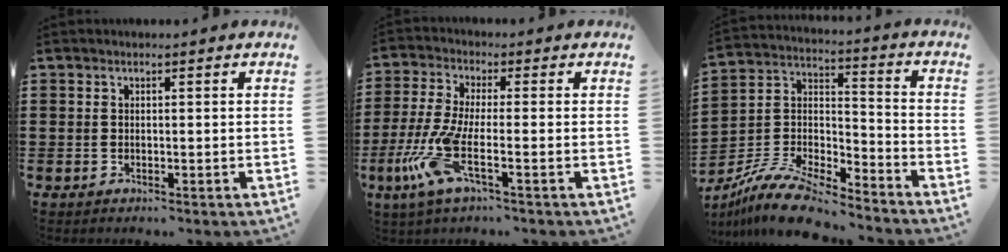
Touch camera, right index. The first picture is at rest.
{"total": 7.6, "force": [-3.0, 1.6, 6.8], "torque": [-0.172, -0.020, -0.062]}
{"total": 11.6, "force": [-10.3, 2.1, 4.7], "torque": [-0.103, 0.022, -0.206]}